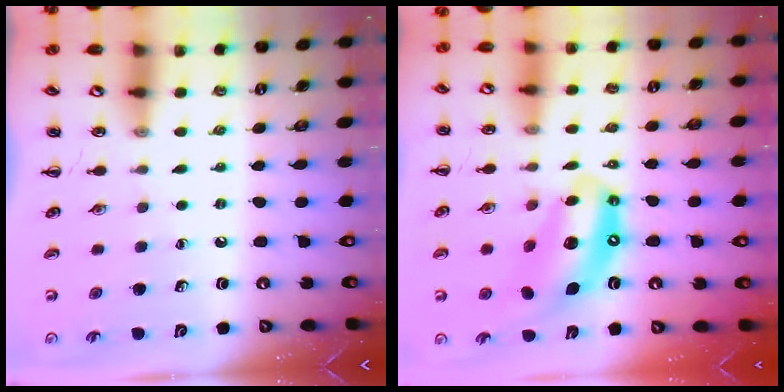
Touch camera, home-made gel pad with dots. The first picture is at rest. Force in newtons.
{"total": 13.8, "press": 13.4, "slide": 3.3}